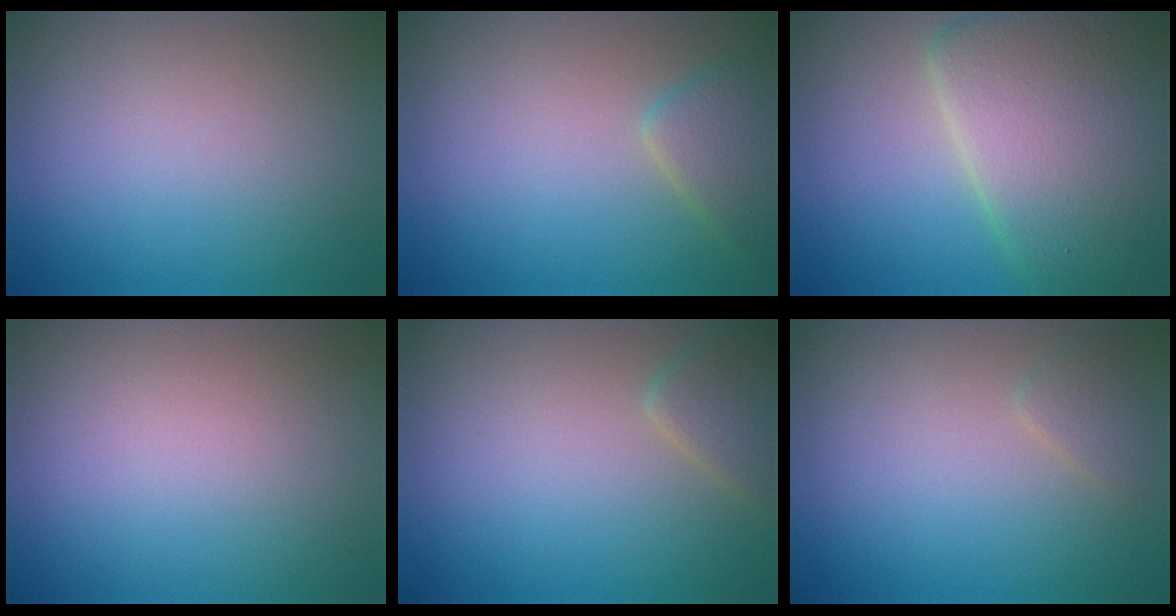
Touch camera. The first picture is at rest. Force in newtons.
{"total": 2.7, "press": 2.7, "slide": 0.2}
{"total": 10.1, "press": 10.1, "slide": 0.5}
{"total": 0.0}
{"total": 2.1, "press": 2.1, "slide": 0.1}
{"total": 1.2, "press": 1.2, "slide": 0.1}